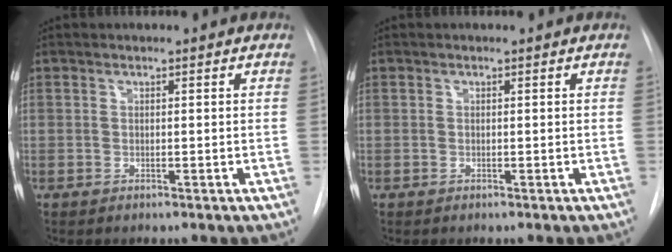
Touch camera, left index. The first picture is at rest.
{"total": 0.0}